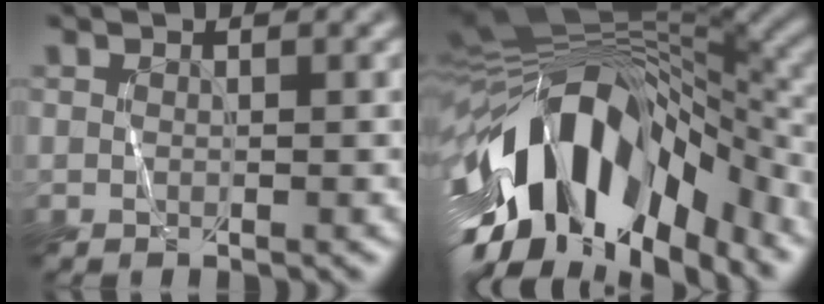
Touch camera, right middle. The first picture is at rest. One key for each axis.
{"total": 15.0, "fx": -6.6, "fy": 8.3, "fz": 10.6, "tx": -0.188, "ty": 0.014, "tz": -0.108}